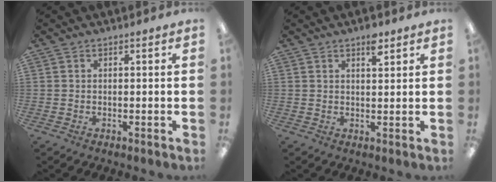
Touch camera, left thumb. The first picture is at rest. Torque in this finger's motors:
{"motor_torque": [0.59, 0.11, 0.61, -0.19, 0.00]}